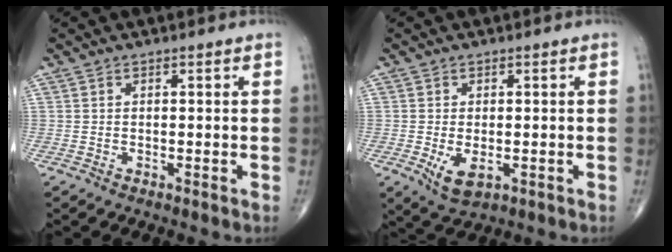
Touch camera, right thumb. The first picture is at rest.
{"total": 4.8, "force": [-1.2, 2.6, 3.9], "torque": [-0.068, -0.011, -0.011]}